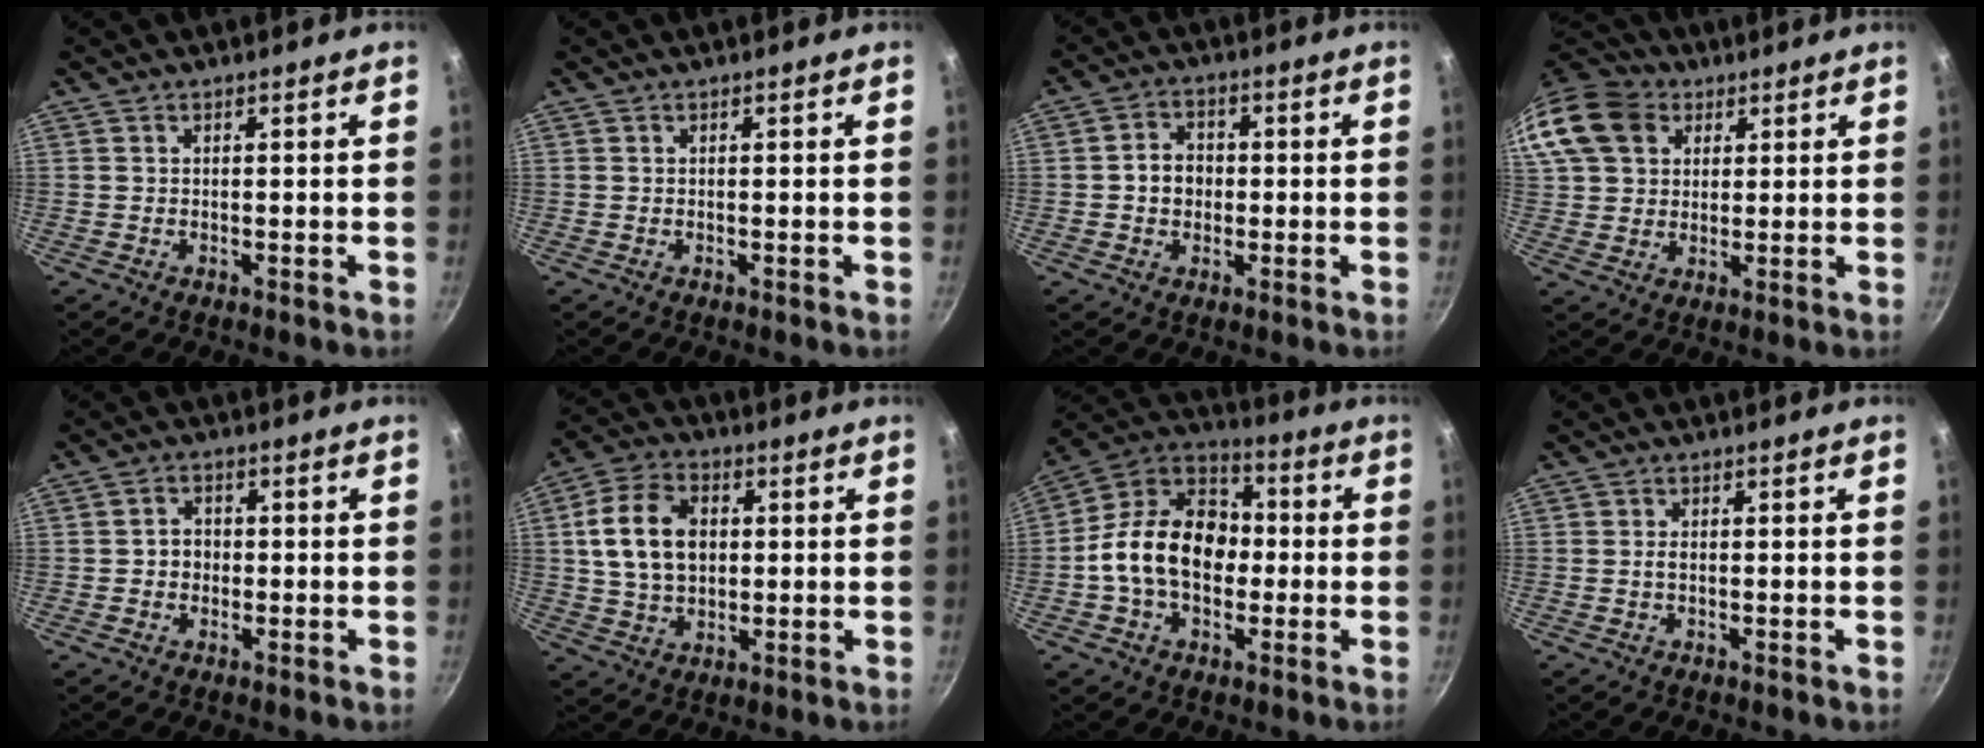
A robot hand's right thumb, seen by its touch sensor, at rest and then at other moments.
{"total": 0.0}
{"total": 5.1, "force": [-0.3, 4.3, 2.7], "torque": [-0.019, 0.011, -0.010]}
{"total": 17.9, "force": [6.9, 13.8, 9.1], "torque": [-0.197, 0.025, 0.121]}
{"total": 3.2, "force": [-0.4, 2.9, 1.5], "torque": [-0.004, 0.010, -0.007]}
{"total": 13.1, "force": [1.9, 9.4, 9.0], "torque": [-0.146, 0.008, 0.030]}
{"total": 17.9, "force": [-1.3, 12.9, 12.3], "torque": [-0.170, 0.042, -0.042]}
{"total": 1.2, "force": [-0.1, 0.7, 0.9], "torque": [-0.017, 0.003, -0.002]}